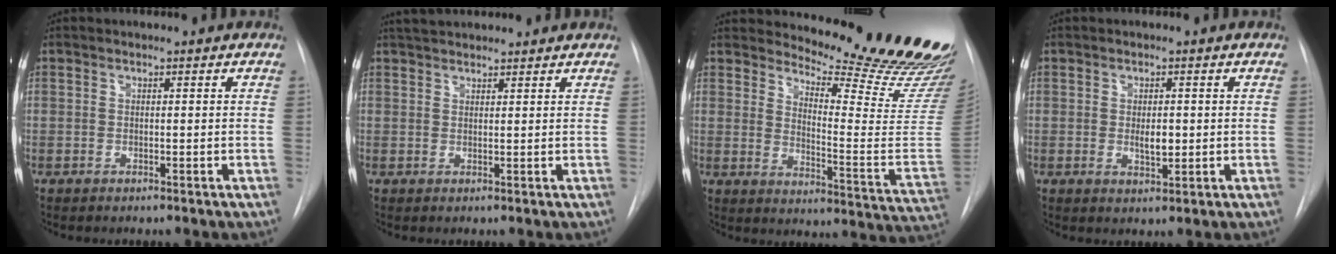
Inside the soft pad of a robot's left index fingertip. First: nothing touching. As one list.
[{"total": 6.5, "force": [6.0, 1.3, 2.1], "torque": [-0.034, 0.039, 0.088]}, {"total": 22.8, "force": [21.1, 1.9, 8.6], "torque": [-0.113, -0.151, 0.250]}, {"total": 2.7, "force": [0.0, 1.2, 2.4], "torque": [-0.039, -0.003, 0.003]}]